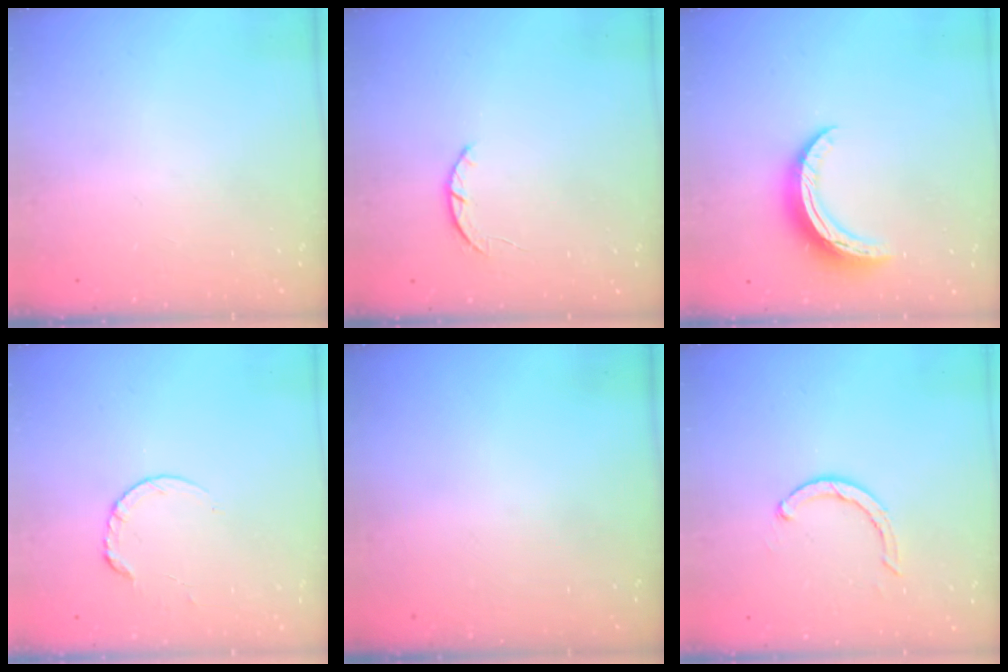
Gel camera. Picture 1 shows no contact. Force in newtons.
{"total": 2.5, "press": 2.5, "slide": 0.5}
{"total": 10.4, "press": 10.3, "slide": 0.5}
{"total": 5.9, "press": 5.9, "slide": 0.5}
{"total": 0.0}
{"total": 2.6, "press": 2.5, "slide": 0.4}